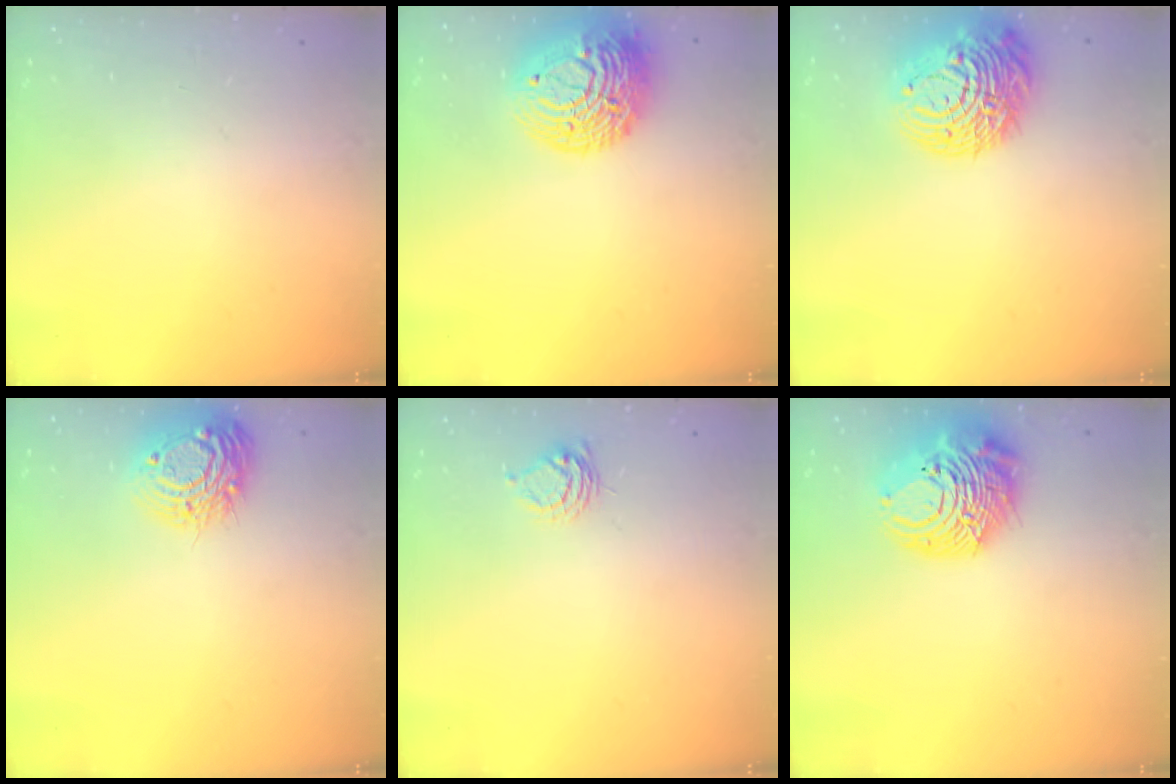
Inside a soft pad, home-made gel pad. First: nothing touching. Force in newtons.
{"total": 18.5, "press": 18.4, "slide": 1.8}
{"total": 16.5, "press": 16.4, "slide": 1.6}
{"total": 12.5, "press": 12.4, "slide": 0.9}
{"total": 6.6, "press": 6.6, "slide": 0.7}
{"total": 13.5, "press": 13.4, "slide": 1.8}